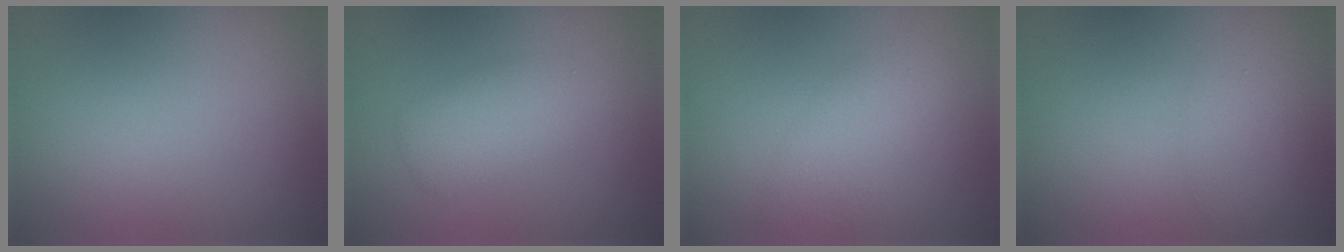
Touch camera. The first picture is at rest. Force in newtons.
{"total": 3.0, "press": 3.0, "slide": 0.1}
{"total": 3.8, "press": 3.8, "slide": 0.2}
{"total": 1.5, "press": 1.5, "slide": 0.1}